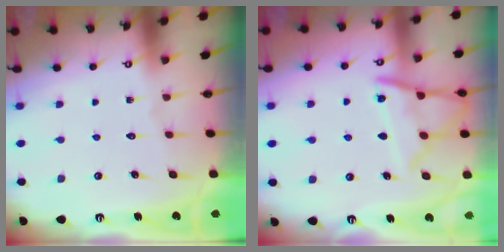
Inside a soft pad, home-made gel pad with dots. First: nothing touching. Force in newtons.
{"total": 12.6, "press": 12.6, "slide": 1.1}